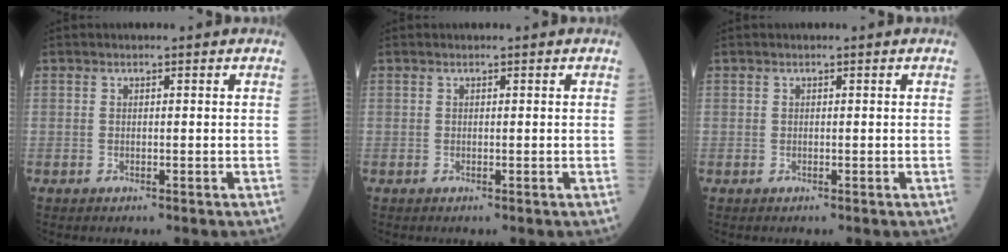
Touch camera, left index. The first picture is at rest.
{"total": 0.0}
{"total": 0.0}